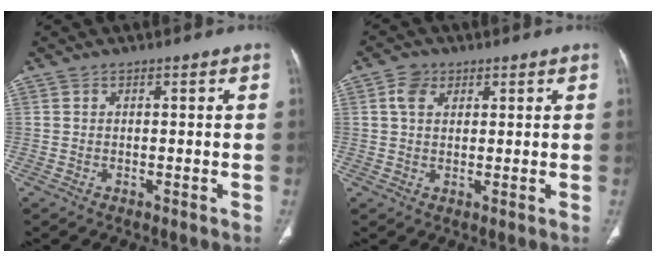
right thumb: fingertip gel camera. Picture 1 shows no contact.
{"total": 4.0, "force": [1.6, 2.9, 2.2], "torque": [-0.028, -0.001, 0.030]}